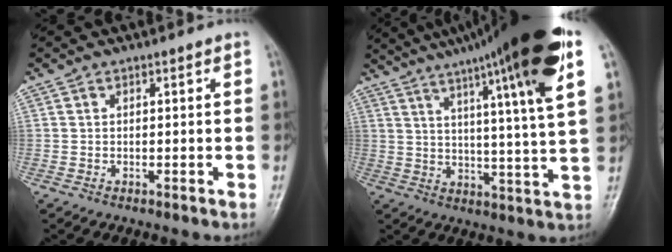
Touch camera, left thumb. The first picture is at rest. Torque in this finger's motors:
{"motor_torque": [2.53, 1.81, 1.85, -0.91, 0.38]}